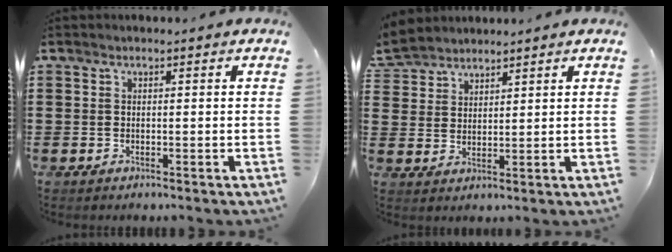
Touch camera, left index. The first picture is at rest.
{"total": 3.6, "force": [3.3, 1.3, -0.4], "torque": [-0.009, -0.009, 0.063]}